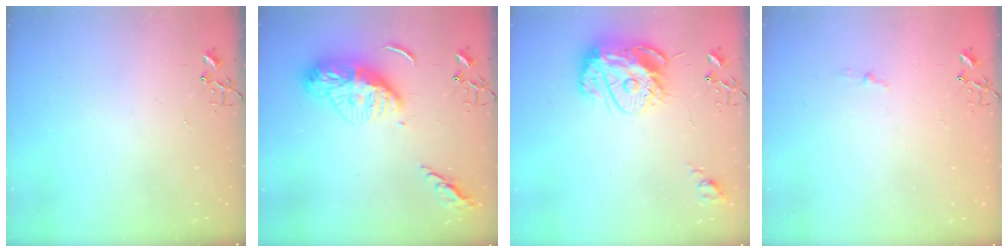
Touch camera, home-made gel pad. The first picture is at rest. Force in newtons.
{"total": 15.4, "press": 15.3, "slide": 1.3}
{"total": 15.6, "press": 15.5, "slide": 1.4}
{"total": 3.1, "press": 3.1, "slide": 0.4}